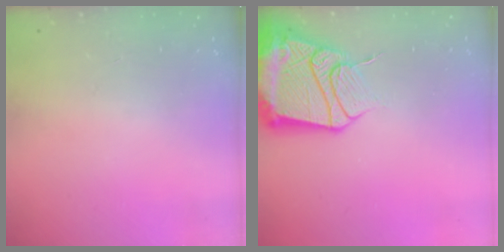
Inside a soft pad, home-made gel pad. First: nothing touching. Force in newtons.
{"total": 20.6, "press": 20.5, "slide": 2.3}